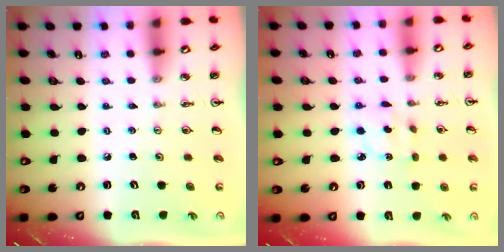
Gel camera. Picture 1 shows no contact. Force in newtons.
{"total": 2.6, "press": 2.5, "slide": 0.3}